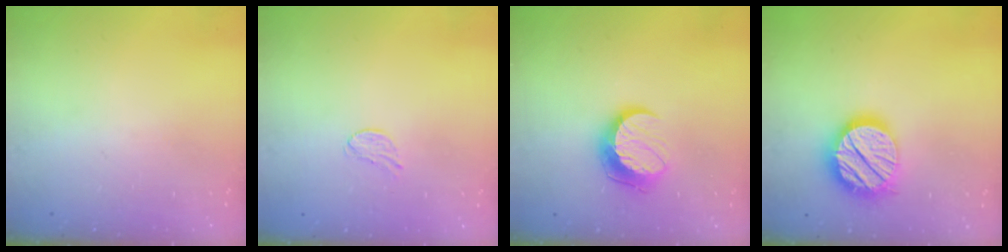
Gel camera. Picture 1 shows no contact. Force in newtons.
{"total": 5.7, "press": 5.7, "slide": 0.5}
{"total": 10.5, "press": 10.5, "slide": 0.4}
{"total": 17.7, "press": 17.7, "slide": 0.8}